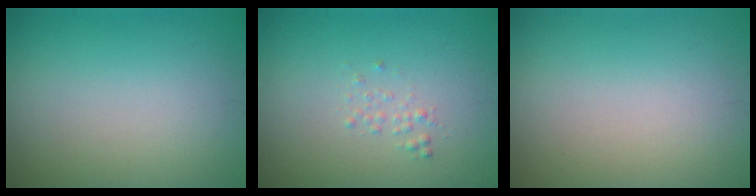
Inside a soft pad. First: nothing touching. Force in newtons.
{"total": 0.7, "press": 0.7, "slide": 0.1}
{"total": 0.0}